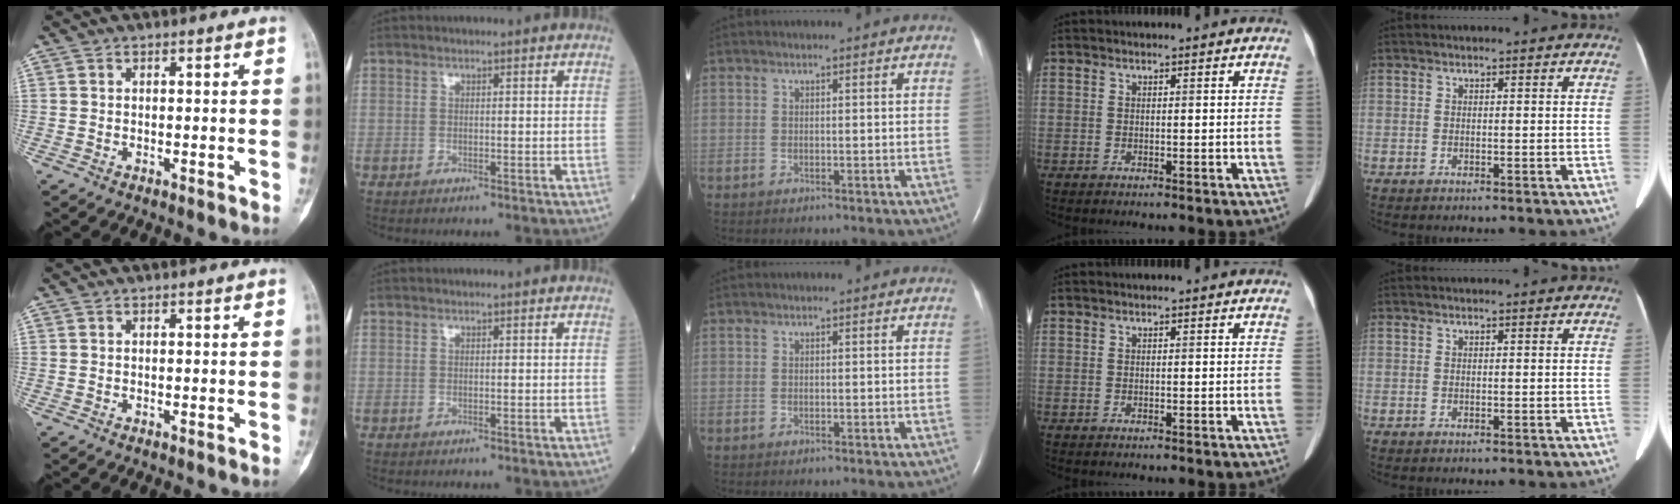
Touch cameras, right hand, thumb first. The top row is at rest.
{}